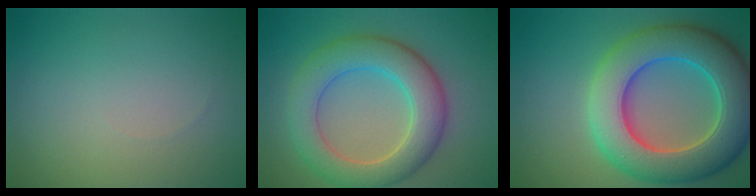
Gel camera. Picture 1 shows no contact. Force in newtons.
{"total": 6.8, "press": 6.8, "slide": 0.2}
{"total": 10.6, "press": 10.6, "slide": 0.2}